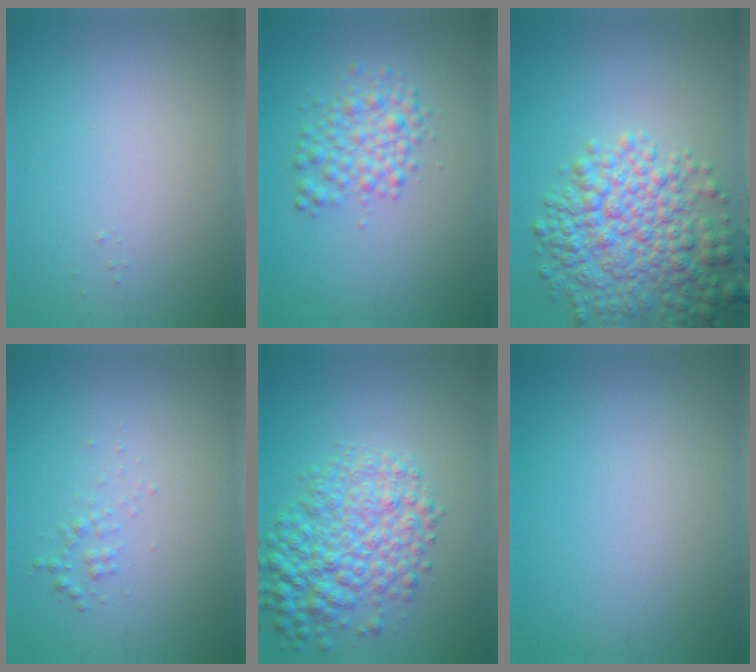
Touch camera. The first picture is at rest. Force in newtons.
{"total": 3.3, "press": 3.3, "slide": 0.1}
{"total": 7.4, "press": 7.4, "slide": 0.3}
{"total": 0.9, "press": 0.9, "slide": 0.0}
{"total": 6.3, "press": 6.3, "slide": 0.1}
{"total": 0.0}